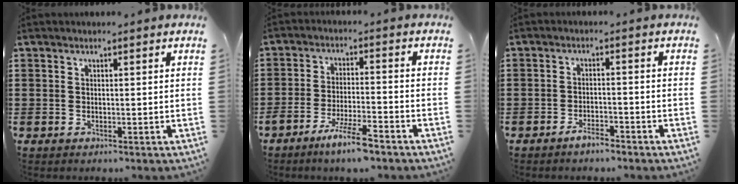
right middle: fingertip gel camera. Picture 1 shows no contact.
{"total": 6.2, "force": [-4.7, 0.5, 4.1], "torque": [-0.083, -0.009, -0.087]}
{"total": 2.6, "force": [-2.3, 0.5, 1.2], "torque": [-0.021, 0.005, -0.043]}